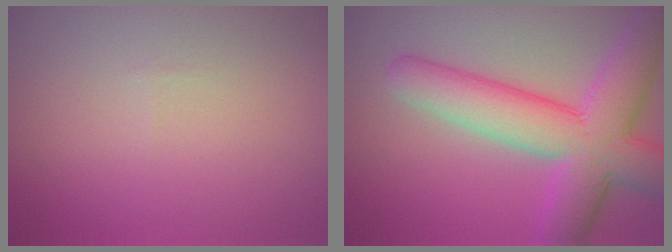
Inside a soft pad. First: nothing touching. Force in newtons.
{"total": 9.5, "press": 9.5, "slide": 0.4}